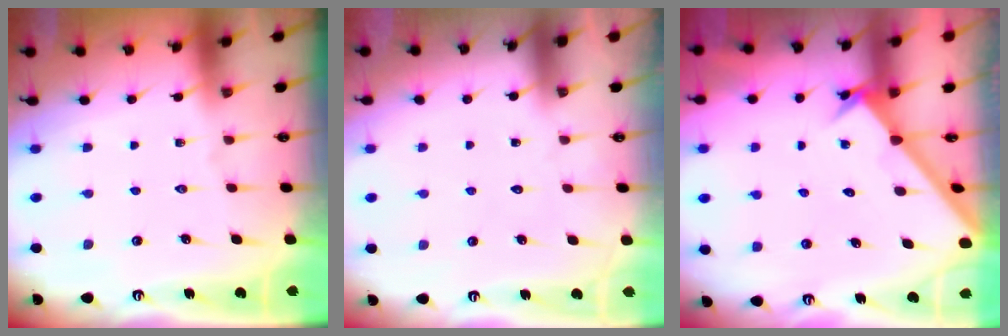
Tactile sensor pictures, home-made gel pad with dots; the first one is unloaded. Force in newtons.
{"total": 1.5, "press": 1.5, "slide": 0.2}
{"total": 2.1, "press": 2.1, "slide": 0.2}